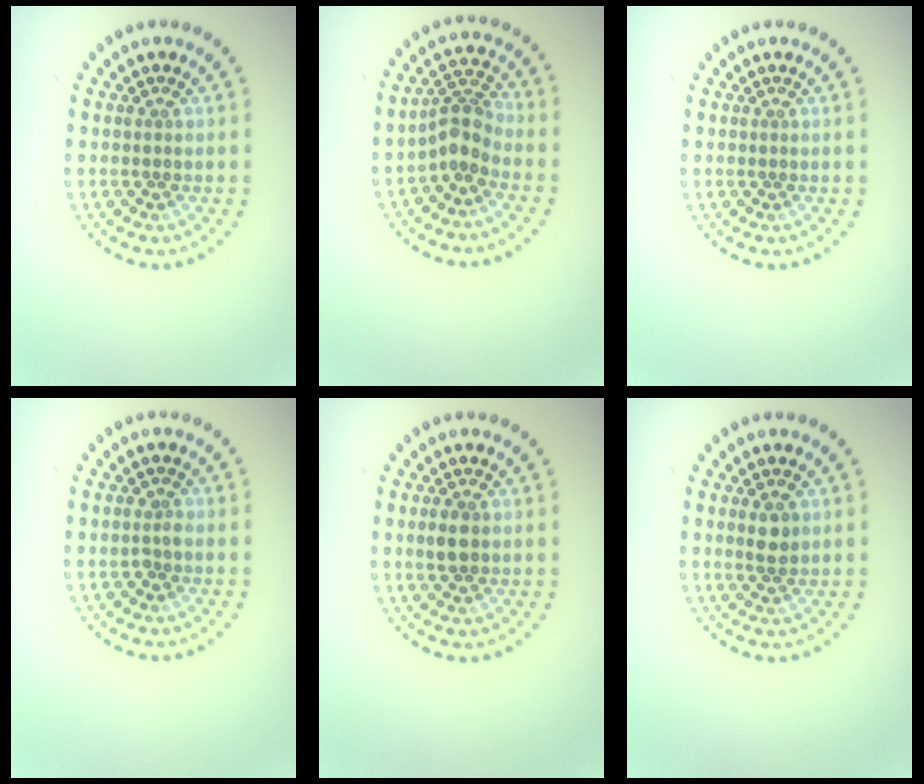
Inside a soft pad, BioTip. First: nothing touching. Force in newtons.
{"total": 2.9, "press": 2.2, "slide": 1.9}
{"total": 0.0}
{"total": 0.6, "press": 0.6, "slide": 0.2}
{"total": 1.9, "press": 1.8, "slide": 0.2}
{"total": 1.8, "press": 1.7, "slide": 0.6}